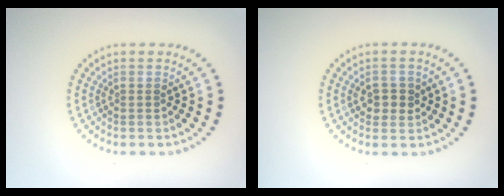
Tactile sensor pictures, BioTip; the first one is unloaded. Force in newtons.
{"total": 2.1, "press": 2.0, "slide": 0.4}